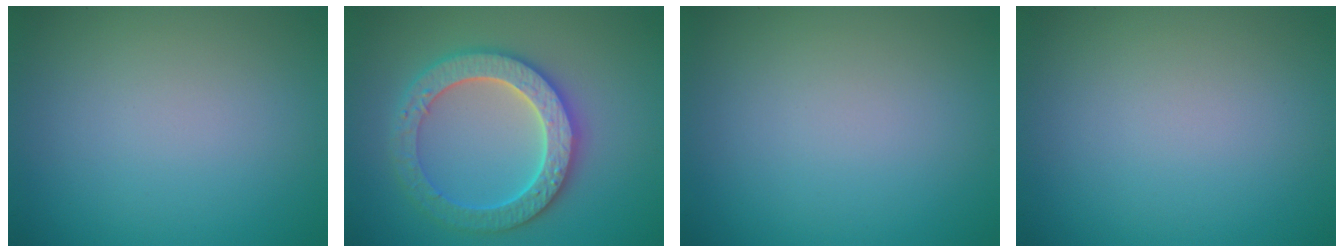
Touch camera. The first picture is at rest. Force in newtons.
{"total": 6.1, "press": 6.0, "slide": 1.3}
{"total": 0.0}
{"total": 0.0}